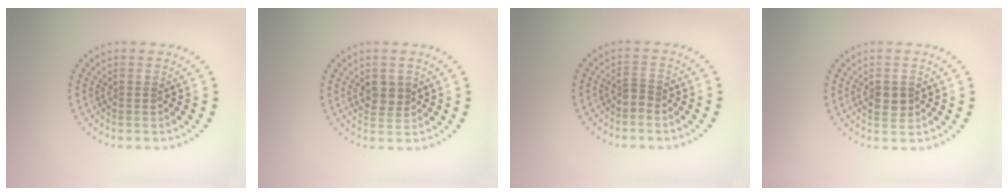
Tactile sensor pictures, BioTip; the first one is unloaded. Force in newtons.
{"total": 1.8, "press": 1.7, "slide": 0.4}
{"total": 0.8, "press": 0.5, "slide": 0.7}
{"total": 1.8, "press": 1.8, "slide": 0.3}